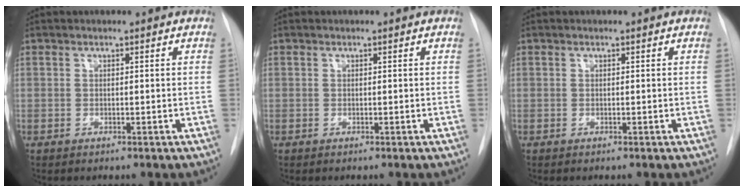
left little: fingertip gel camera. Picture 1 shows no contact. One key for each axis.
{"total": 0.0}
{"total": 0.0}